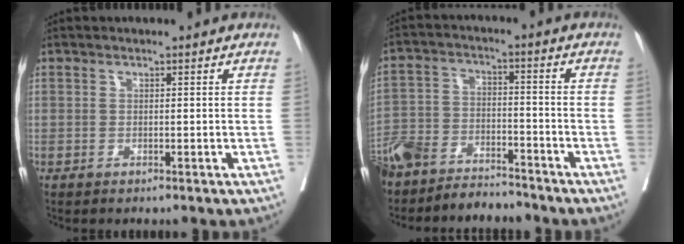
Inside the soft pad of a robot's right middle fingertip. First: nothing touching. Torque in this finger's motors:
{"motor_torque": [1.08, -1.06, 0.35, 0.21]}